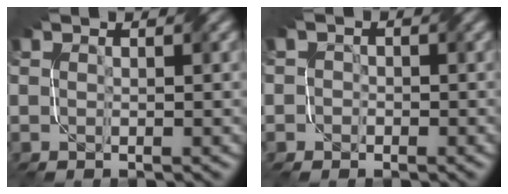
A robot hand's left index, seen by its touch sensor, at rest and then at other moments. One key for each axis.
{"total": 2.5, "fx": 0.0, "fy": 2.5, "fz": 0.4, "tx": 0.008, "ty": 0.012, "tz": -0.024}